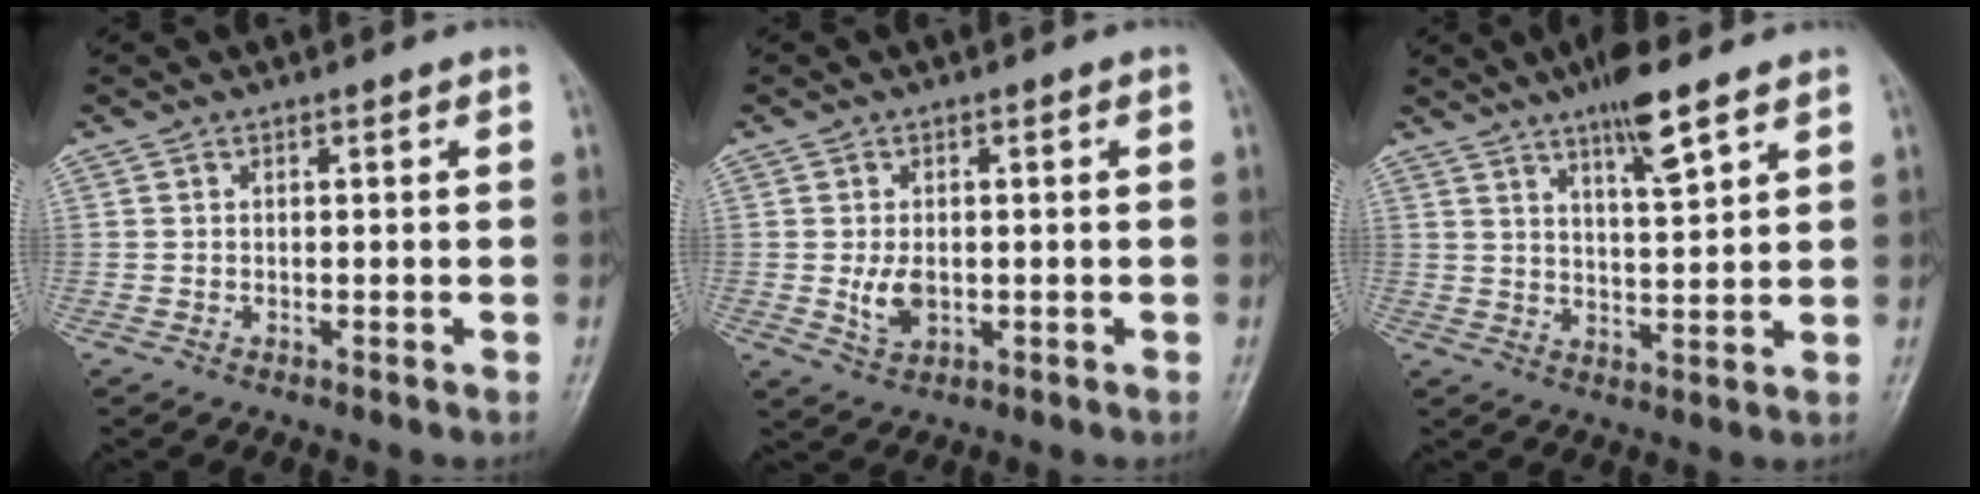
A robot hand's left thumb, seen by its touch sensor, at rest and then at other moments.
{"total": 4.5, "force": [-0.4, 2.9, 3.4], "torque": [-0.054, -0.002, 0.000]}
{"total": 8.1, "force": [5.3, 1.4, 6.0], "torque": [-0.097, -0.031, 0.092]}